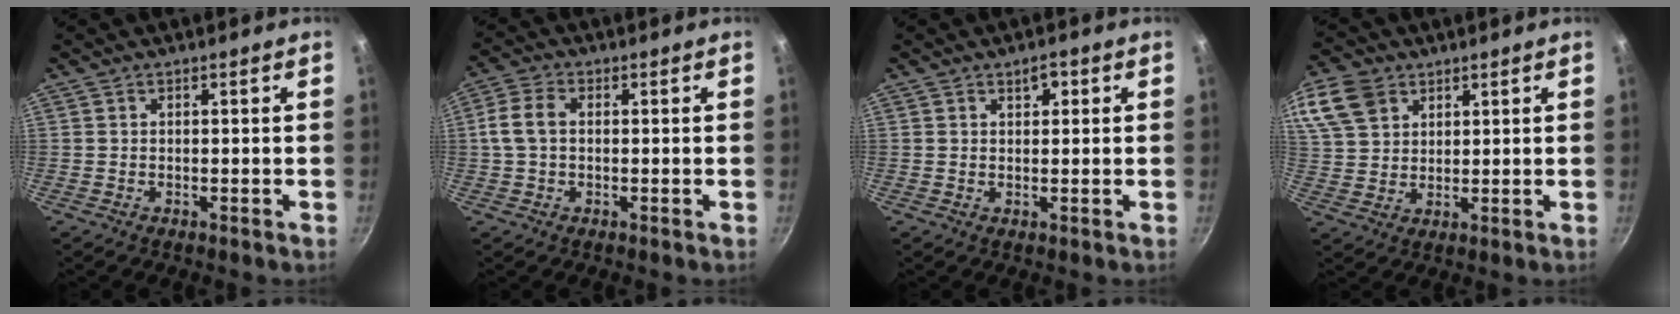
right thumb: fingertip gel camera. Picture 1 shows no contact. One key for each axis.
{"total": 5.5, "fx": 0.3, "fy": 3.6, "fz": 4.1, "tx": -0.091, "ty": 0.015, "tz": -0.002}
{"total": 2.5, "fx": 1.0, "fy": 1.6, "fz": 1.7, "tx": -0.011, "ty": -0.003, "tz": 0.013}
{"total": 12.4, "fx": 6.2, "fy": 8.9, "fz": 6.0, "tx": -0.119, "ty": 0.001, "tz": 0.125}